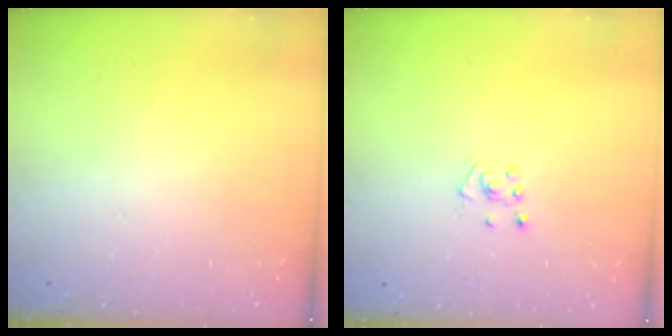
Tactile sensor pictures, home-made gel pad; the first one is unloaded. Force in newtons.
{"total": 2.8, "press": 2.8, "slide": 0.3}